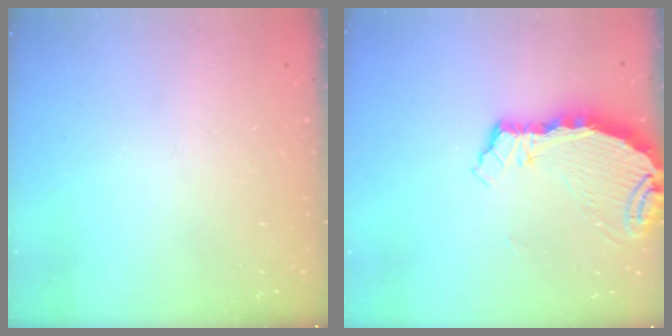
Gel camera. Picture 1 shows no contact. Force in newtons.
{"total": 6.4, "press": 6.4, "slide": 0.7}